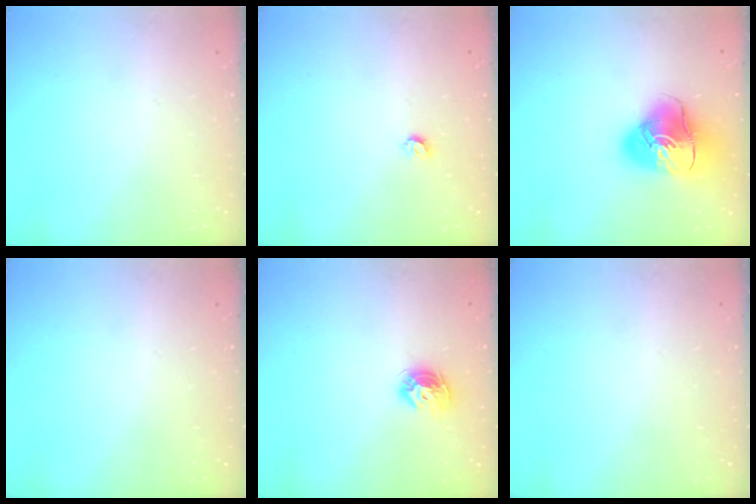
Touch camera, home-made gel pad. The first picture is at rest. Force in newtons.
{"total": 3.9, "press": 3.8, "slide": 0.7}
{"total": 13.8, "press": 13.6, "slide": 2.0}
{"total": 0.0}
{"total": 8.3, "press": 8.3, "slide": 0.2}
{"total": 0.0}